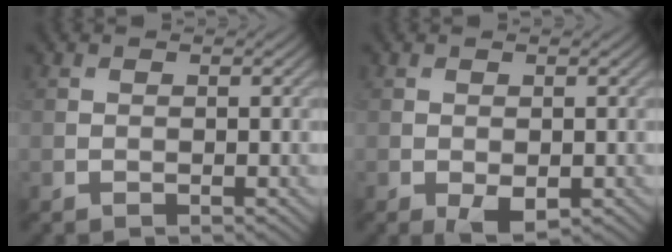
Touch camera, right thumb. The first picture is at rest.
{"total": 2.4, "force": [-1.0, 1.4, 1.7], "torque": [-0.036, -0.005, -0.011]}